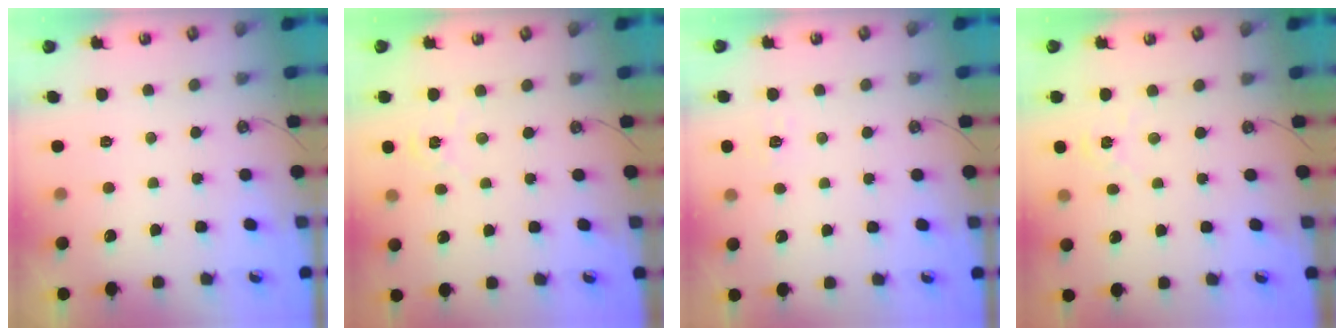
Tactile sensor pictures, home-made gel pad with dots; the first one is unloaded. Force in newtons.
{"total": 1.8, "press": 1.8, "slide": 0.3}
{"total": 5.7, "press": 5.7, "slide": 0.5}
{"total": 1.8, "press": 1.8, "slide": 0.3}